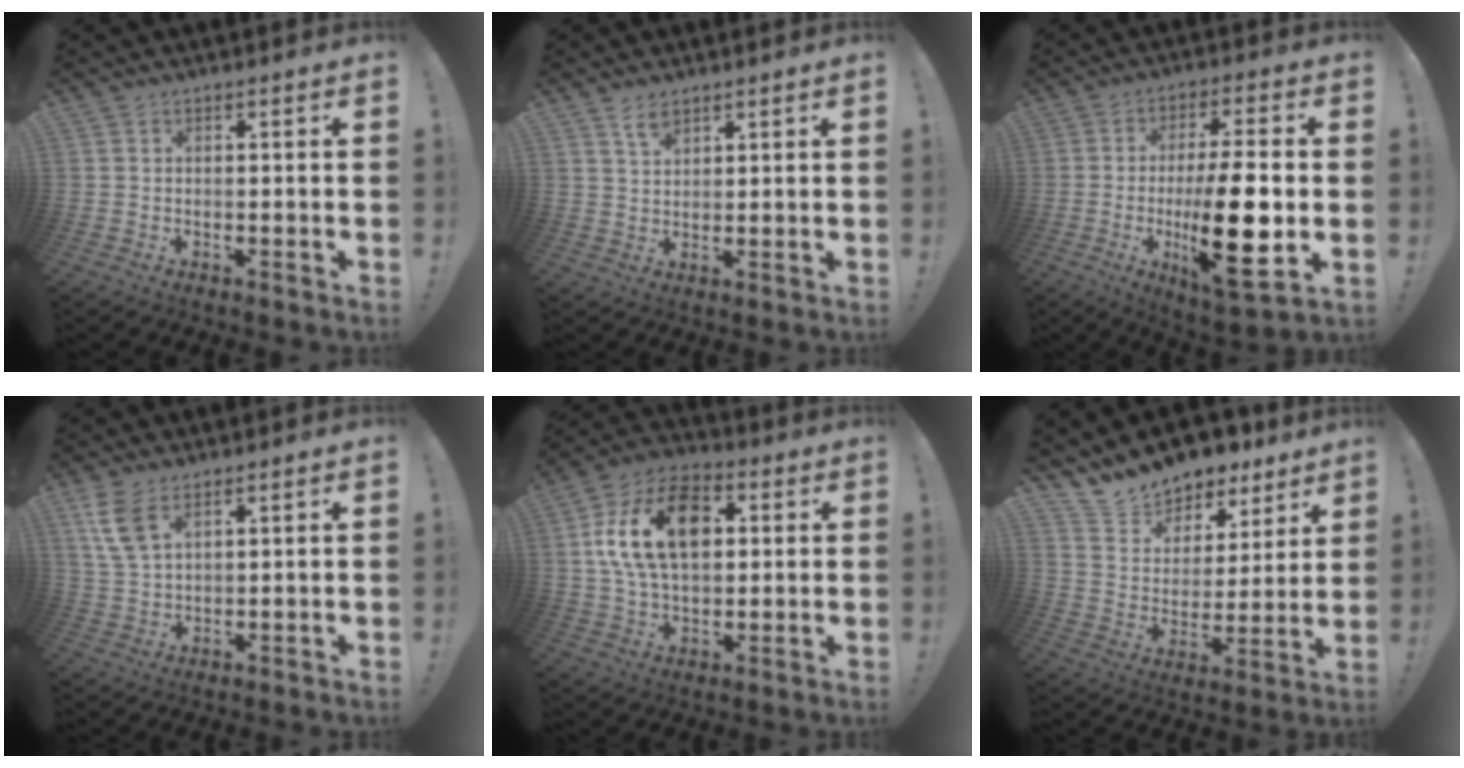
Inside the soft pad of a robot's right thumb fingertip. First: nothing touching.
{"total": 3.9, "force": [2.9, 1.9, 1.8], "torque": [-0.025, -0.016, 0.051]}
{"total": 20.3, "force": [-3.5, 6.2, 19.0], "torque": [-0.318, -0.002, -0.052]}
{"total": 7.8, "force": [4.4, 3.7, 5.2], "torque": [-0.099, -0.016, 0.084]}
{"total": 19.2, "force": [4.4, 12.6, 13.9], "torque": [-0.231, -0.003, 0.076]}
{"total": 11.6, "force": [10.8, 4.3, 0.6], "torque": [-0.038, -0.096, 0.196]}